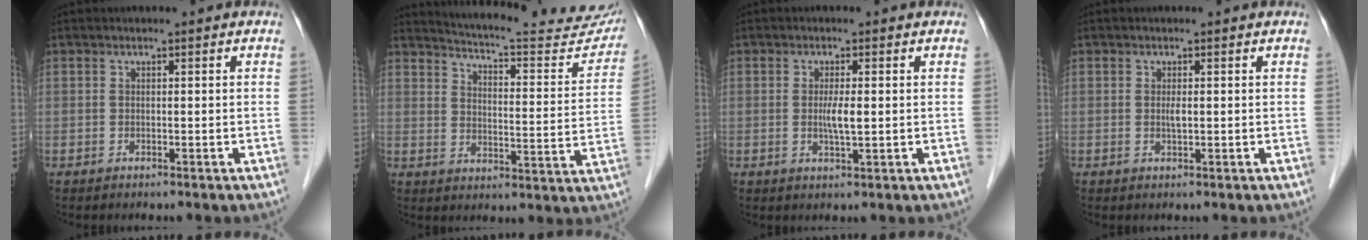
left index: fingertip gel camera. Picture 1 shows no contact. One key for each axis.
{"total": 22.3, "fx": 21.1, "fy": 2.9, "fz": 6.7, "tx": -0.093, "ty": -0.068, "tz": 0.256}
{"total": 2.8, "fx": -0.1, "fy": 0.3, "fz": 2.7, "tx": -0.057, "ty": -0.007, "tz": -0.001}
{"total": 1.0, "fx": 0.0, "fy": 0.2, "fz": 1.0, "tx": -0.021, "ty": -0.004, "tz": 0.000}